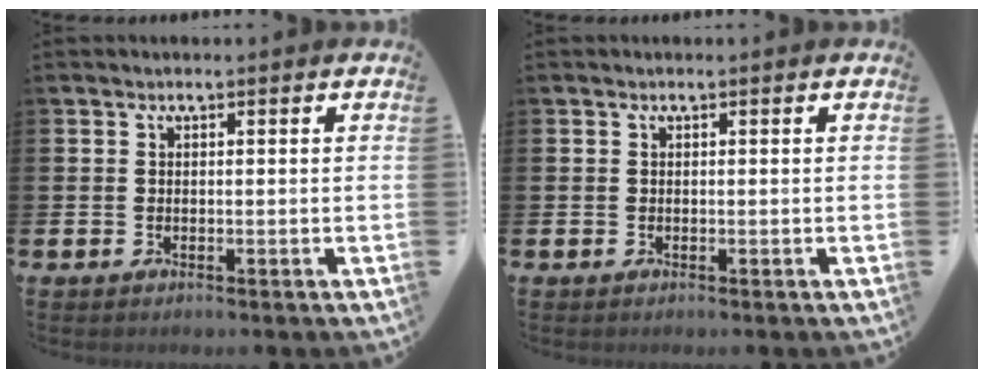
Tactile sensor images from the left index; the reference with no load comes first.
{"total": 0.0}